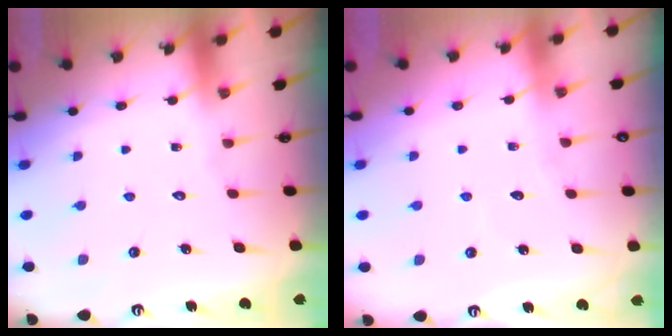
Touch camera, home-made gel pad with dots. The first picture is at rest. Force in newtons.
{"total": 2.3, "press": 2.3, "slide": 0.3}